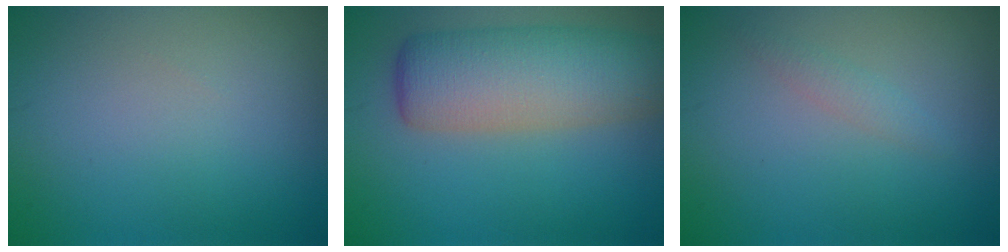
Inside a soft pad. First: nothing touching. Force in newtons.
{"total": 8.1, "press": 8.1, "slide": 0.4}
{"total": 1.1, "press": 1.1, "slide": 0.0}